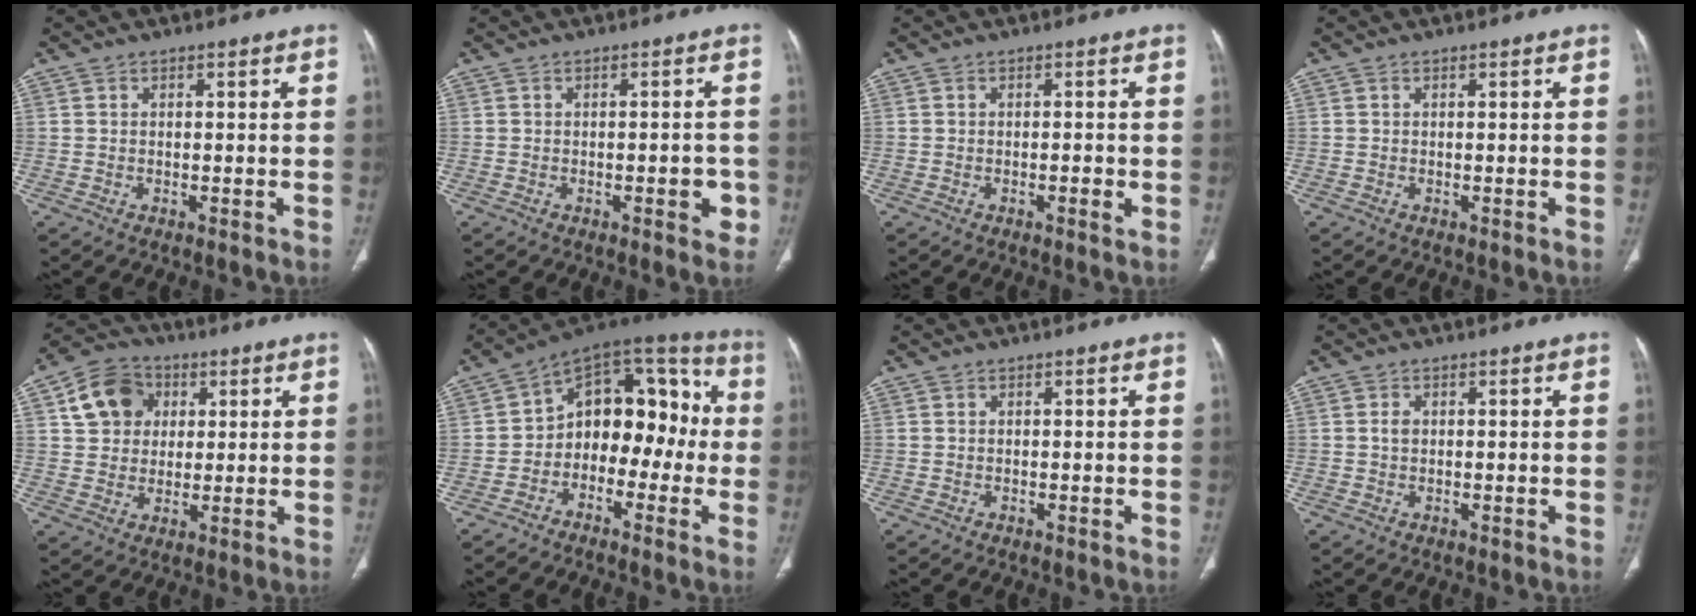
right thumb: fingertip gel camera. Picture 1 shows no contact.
{"total": 3.9, "force": [-1.4, 1.6, 3.2], "torque": [-0.030, 0.006, -0.014]}
{"total": 1.6, "force": [-0.5, 0.5, 1.4], "torque": [-0.022, -0.001, -0.007]}
{"total": 0.0}
{"total": 10.7, "force": [3.4, 8.9, 4.8], "torque": [-0.063, 0.002, 0.055]}
{"total": 15.6, "force": [-2.0, 10.4, 11.4], "torque": [-0.109, 0.061, -0.049]}
{"total": 0.0}
{"total": 1.2, "force": [0.2, 0.9, 0.8], "torque": [-0.014, 0.004, 0.003]}